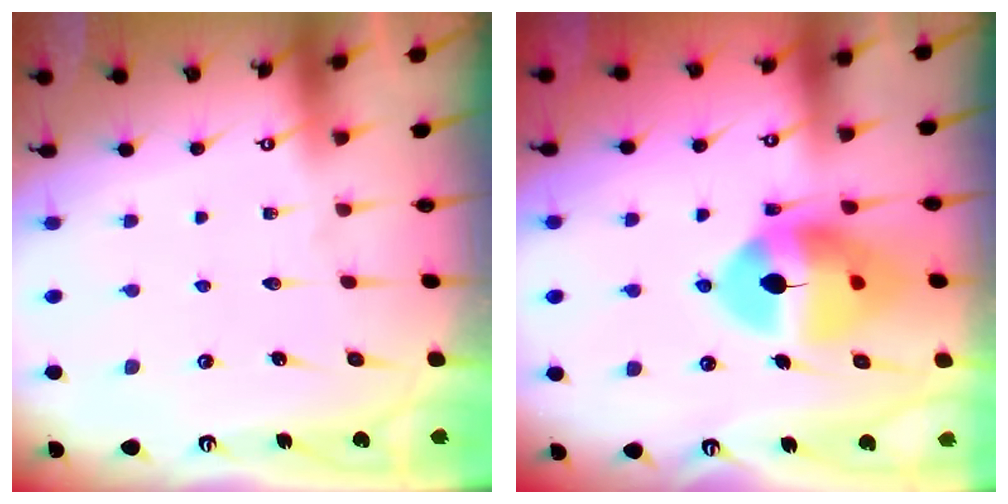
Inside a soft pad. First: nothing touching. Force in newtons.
{"total": 14.6, "press": 14.5, "slide": 2.0}